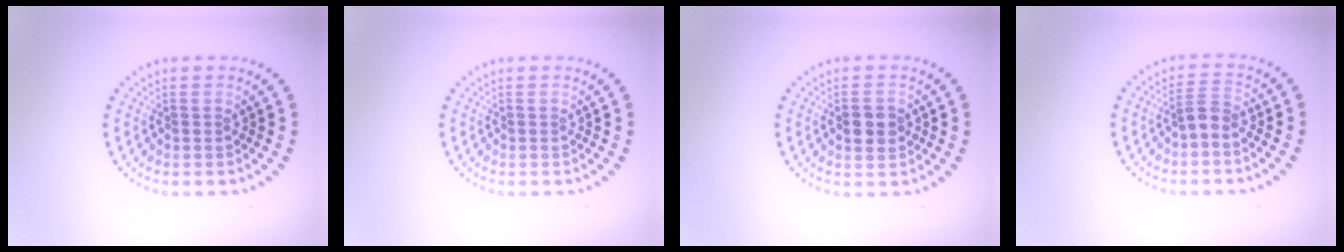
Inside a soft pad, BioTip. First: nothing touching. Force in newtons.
{"total": 0.0}
{"total": 2.8, "press": 2.8, "slide": 0.1}
{"total": 1.8, "press": 1.5, "slide": 1.1}